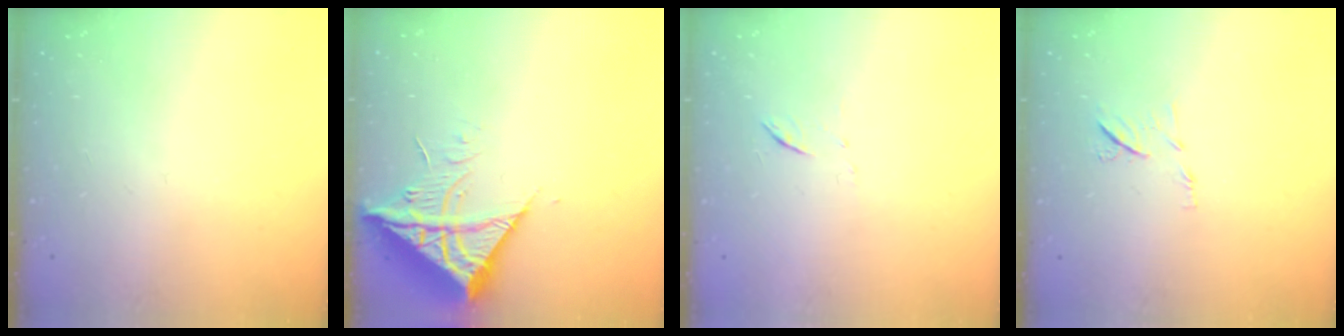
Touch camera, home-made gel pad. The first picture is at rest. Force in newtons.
{"total": 11.9, "press": 11.8, "slide": 1.4}
{"total": 5.2, "press": 5.1, "slide": 0.7}
{"total": 6.7, "press": 6.6, "slide": 1.0}